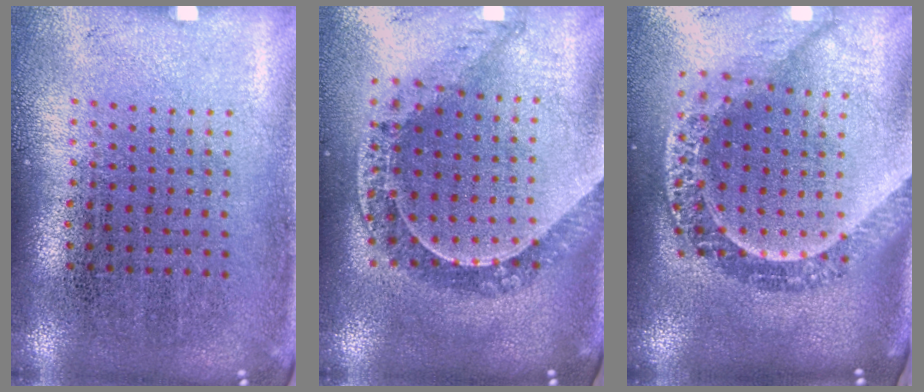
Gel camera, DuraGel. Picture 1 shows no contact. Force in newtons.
{"total": 1.1, "press": 1.1, "slide": 0.2}
{"total": 3.0, "press": 2.3, "slide": 1.9}